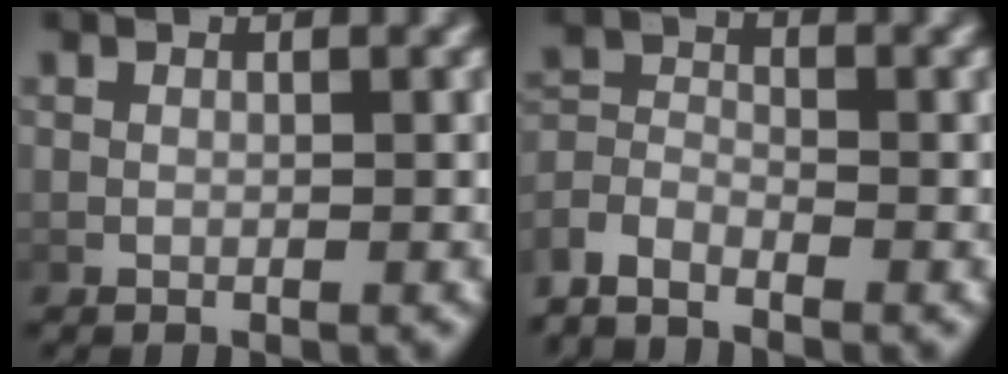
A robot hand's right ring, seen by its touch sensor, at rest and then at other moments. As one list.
[{"total": 3.3, "force": [-1.6, 2.4, 1.5], "torque": [-0.049, -0.021, -0.026]}]